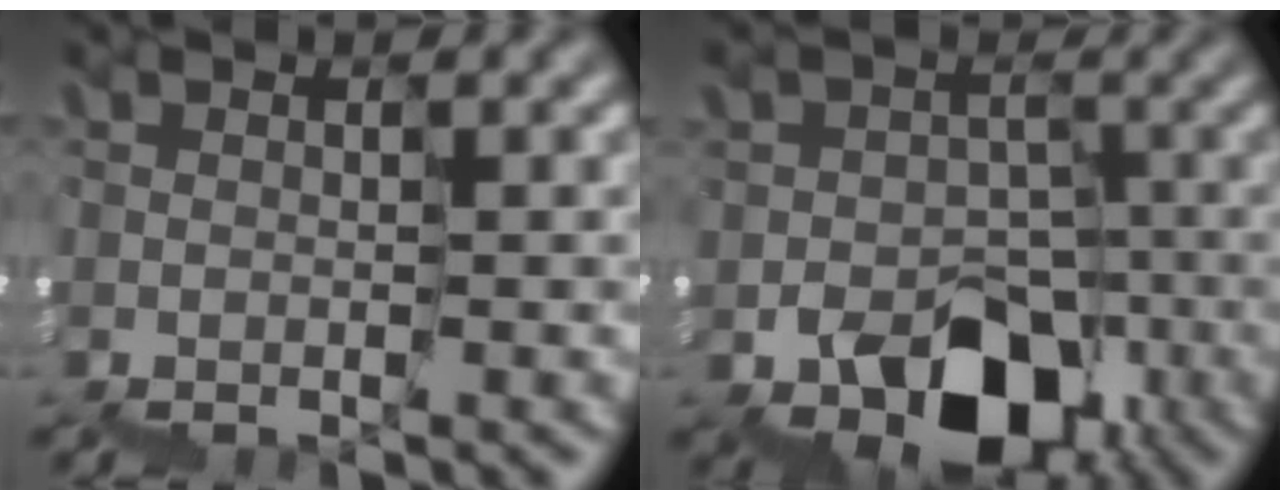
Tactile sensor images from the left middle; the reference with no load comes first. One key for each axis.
{"total": 8.0, "fx": -3.7, "fy": 6.1, "fz": 3.7, "tx": -0.039, "ty": -0.005, "tz": -0.058}